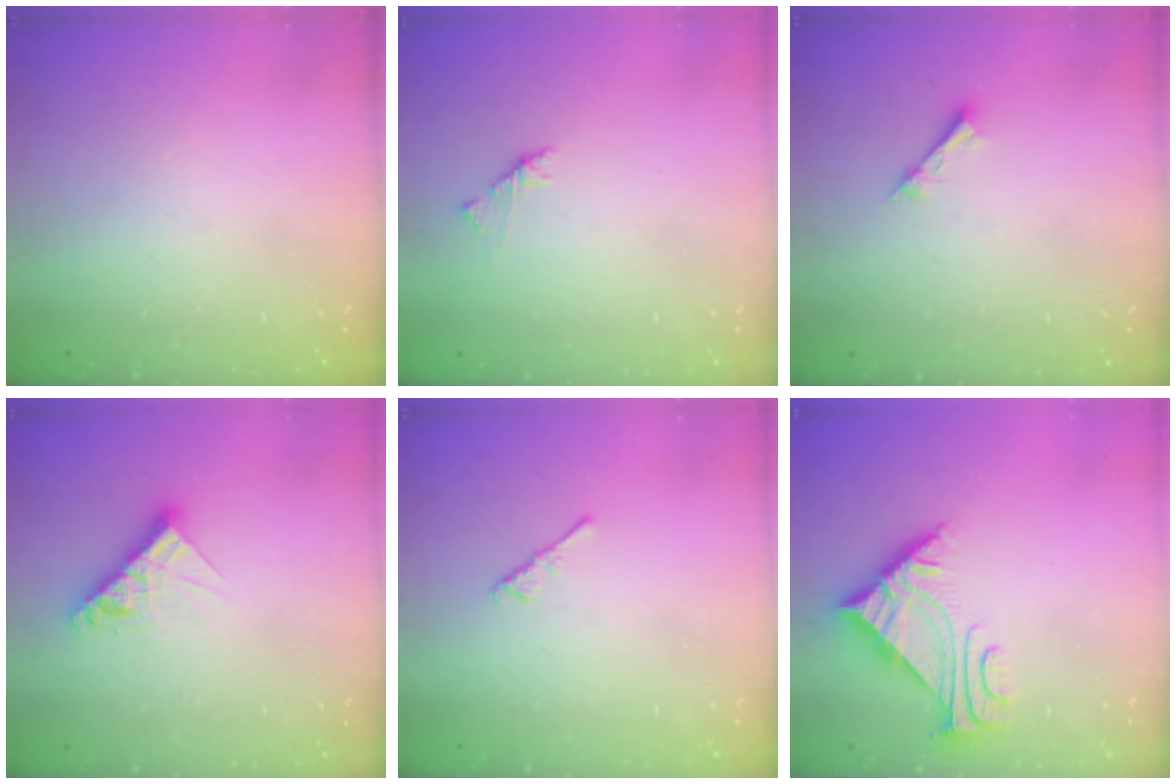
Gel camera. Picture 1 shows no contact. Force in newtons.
{"total": 1.7, "press": 1.6, "slide": 0.5}
{"total": 1.2, "press": 1.2, "slide": 0.1}
{"total": 9.7, "press": 9.7, "slide": 0.8}
{"total": 2.6, "press": 2.6, "slide": 0.6}
{"total": 5.5, "press": 5.4, "slide": 0.8}